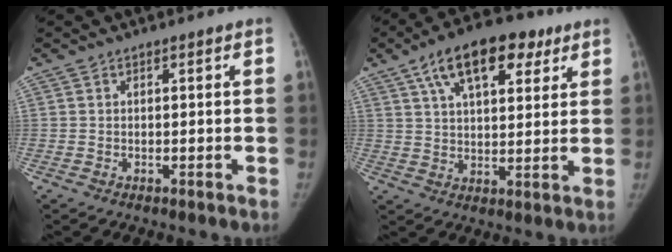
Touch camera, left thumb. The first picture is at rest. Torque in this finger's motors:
{"motor_torque": [0.41, 0.10, 1.04, -1.00, 0.36]}